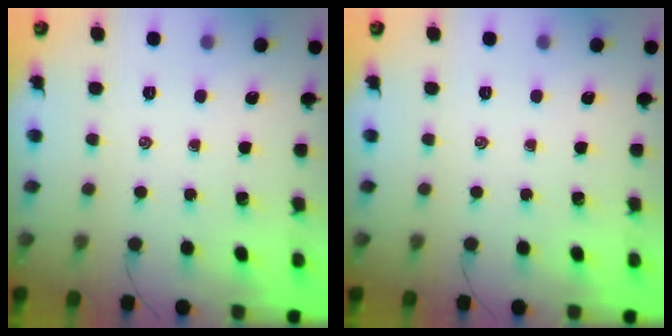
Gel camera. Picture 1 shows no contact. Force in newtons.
{"total": 0.0}